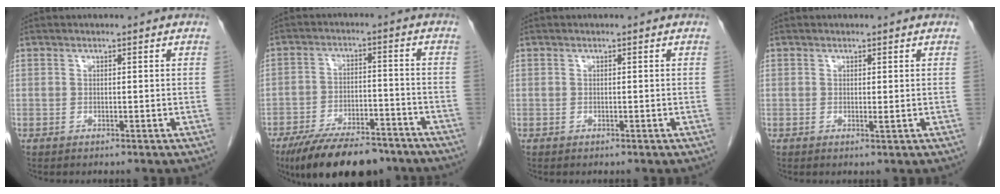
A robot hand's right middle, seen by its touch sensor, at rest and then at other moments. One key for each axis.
{"total": 14.2, "fx": -11.3, "fy": 4.9, "fz": 7.2, "tx": -0.106, "ty": -0.001, "tz": -0.178}
{"total": 0.0}
{"total": 0.6, "fx": 0.2, "fy": -0.1, "fz": 0.5, "tx": -0.013, "ty": -0.005, "tz": 0.004}